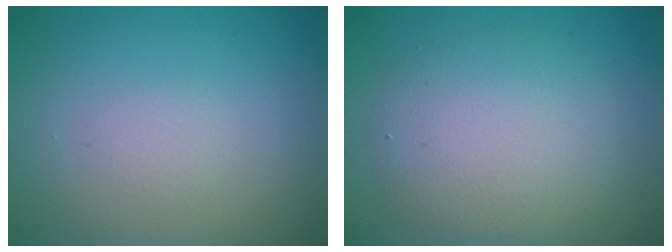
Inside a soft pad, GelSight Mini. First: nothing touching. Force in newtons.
{"total": 5.0, "press": 5.0, "slide": 0.4}